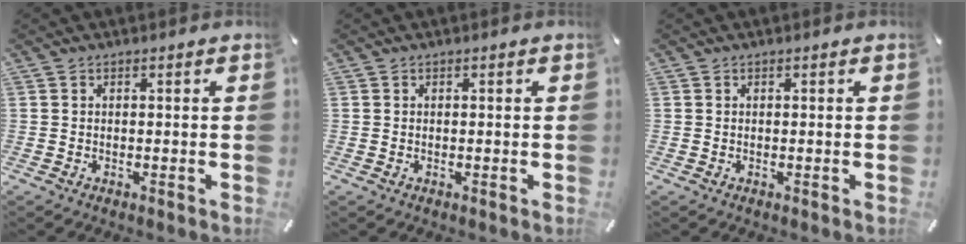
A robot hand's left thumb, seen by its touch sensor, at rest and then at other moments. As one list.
[{"total": 0.0}, {"total": 0.0}]